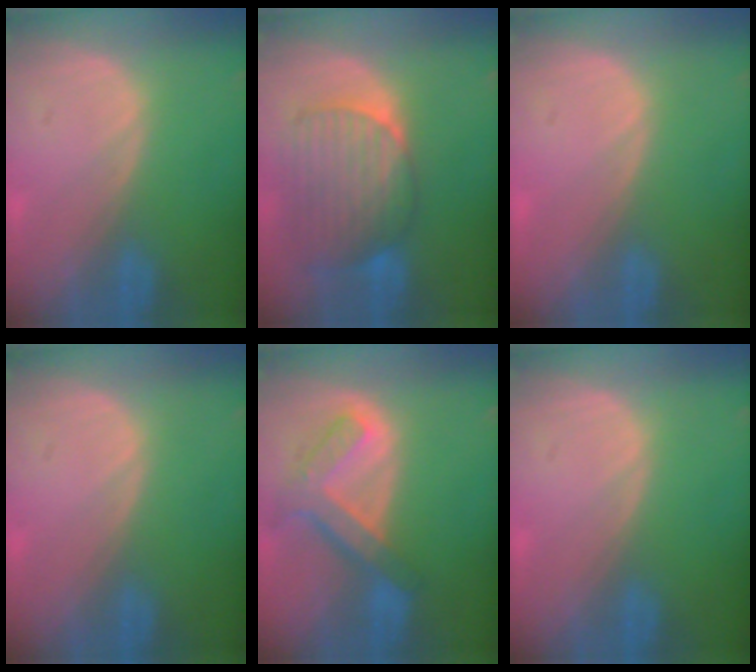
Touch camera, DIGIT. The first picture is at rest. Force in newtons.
{"total": 9.0, "press": 8.5, "slide": 2.9}
{"total": 0.6, "press": 0.1, "slide": 0.6}
{"total": 0.0}
{"total": 7.5, "press": 6.4, "slide": 3.9}
{"total": 0.0}